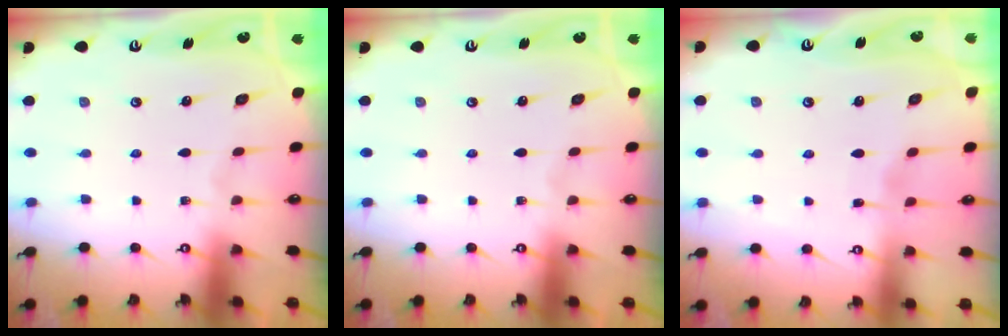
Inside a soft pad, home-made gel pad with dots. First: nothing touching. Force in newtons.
{"total": 0.0}
{"total": 2.6, "press": 2.6, "slide": 0.4}